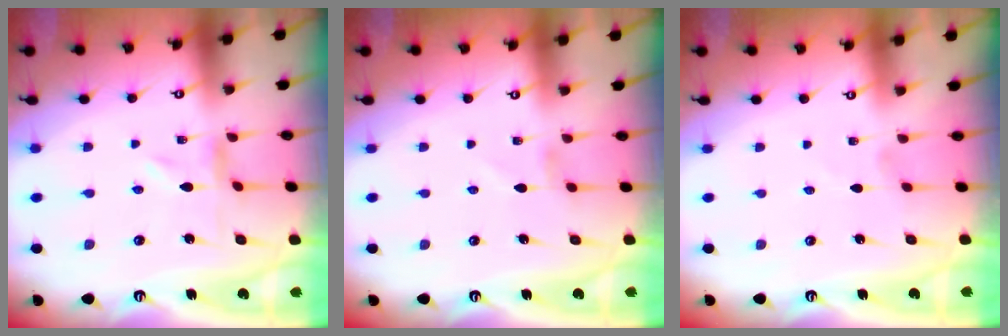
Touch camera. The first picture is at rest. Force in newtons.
{"total": 0.6, "press": 0.6, "slide": 0.3}
{"total": 1.2, "press": 1.2, "slide": 0.1}